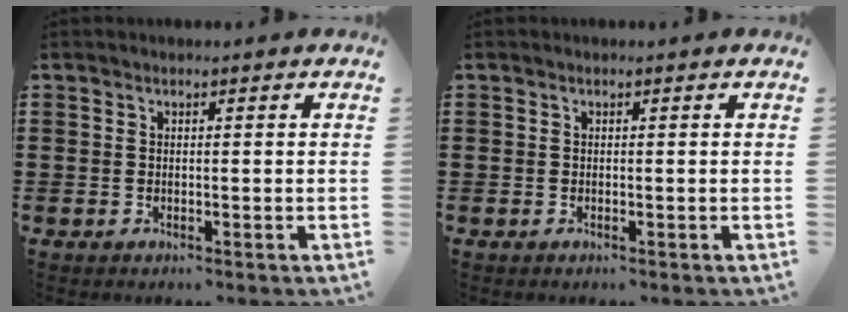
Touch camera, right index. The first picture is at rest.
{"total": 0.0}